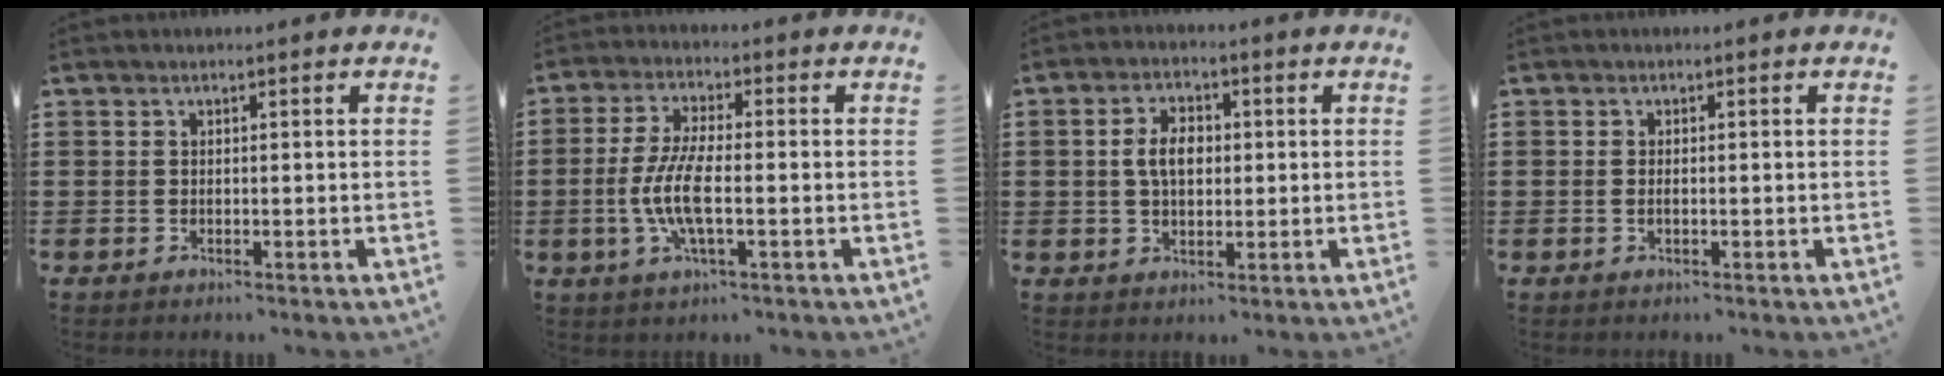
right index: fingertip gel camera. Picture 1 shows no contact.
{"total": 7.4, "force": [-1.7, 1.9, 6.9], "torque": [-0.161, -0.014, -0.040]}
{"total": 5.1, "force": [0.4, 2.8, 4.3], "torque": [-0.087, 0.012, 0.005]}
{"total": 0.7, "force": [-0.1, 0.2, 0.7], "torque": [-0.014, -0.003, -0.002]}